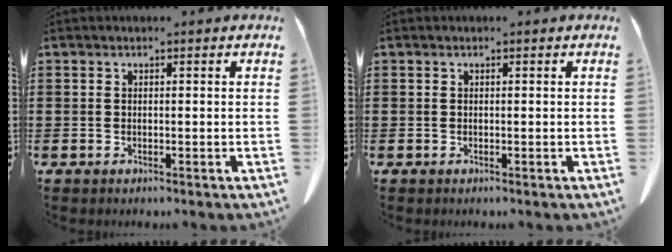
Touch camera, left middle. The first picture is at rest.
{"total": 0.0}